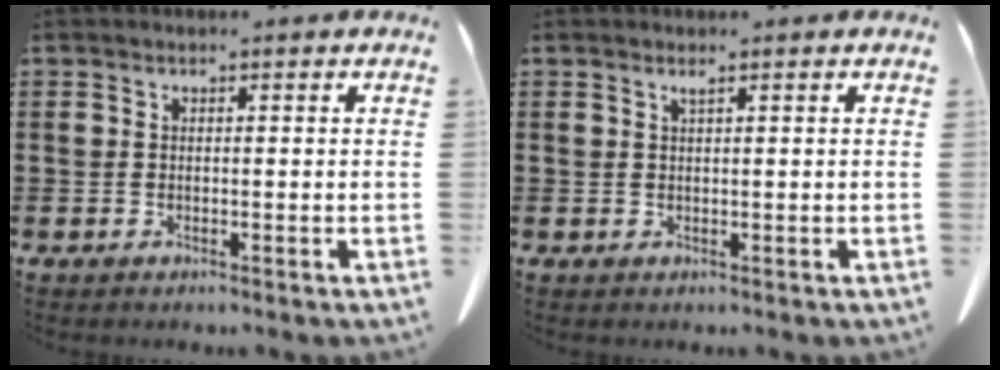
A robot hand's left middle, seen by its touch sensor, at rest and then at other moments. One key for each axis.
{"total": 0.7, "fx": 0.4, "fy": 0.0, "fz": 0.6, "tx": -0.012, "ty": -0.003, "tz": 0.010}